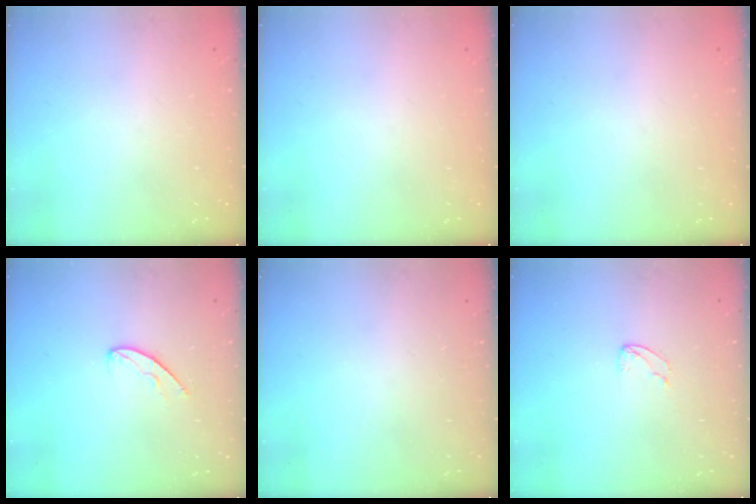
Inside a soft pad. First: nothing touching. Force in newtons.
{"total": 0.0}
{"total": 0.0}
{"total": 6.5, "press": 6.5, "slide": 0.6}
{"total": 0.0}
{"total": 2.5, "press": 2.5, "slide": 0.2}